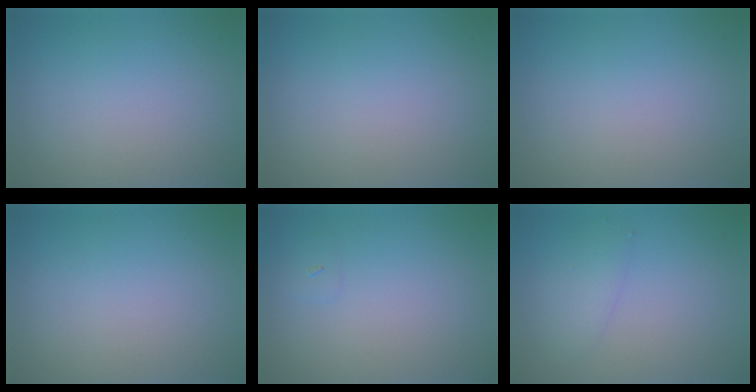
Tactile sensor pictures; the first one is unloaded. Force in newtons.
{"total": 0.0}
{"total": 0.0}
{"total": 0.0}
{"total": 0.6, "press": 0.6, "slide": 0.1}
{"total": 1.5, "press": 1.5, "slide": 0.1}